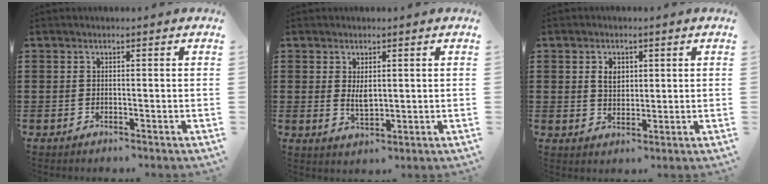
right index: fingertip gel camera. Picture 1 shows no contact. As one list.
[{"total": 2.7, "force": [0.6, 1.2, 2.4], "torque": [-0.040, -0.003, 0.010]}, {"total": 3.2, "force": [1.0, 2.2, 2.1], "torque": [-0.048, 0.009, 0.018]}]